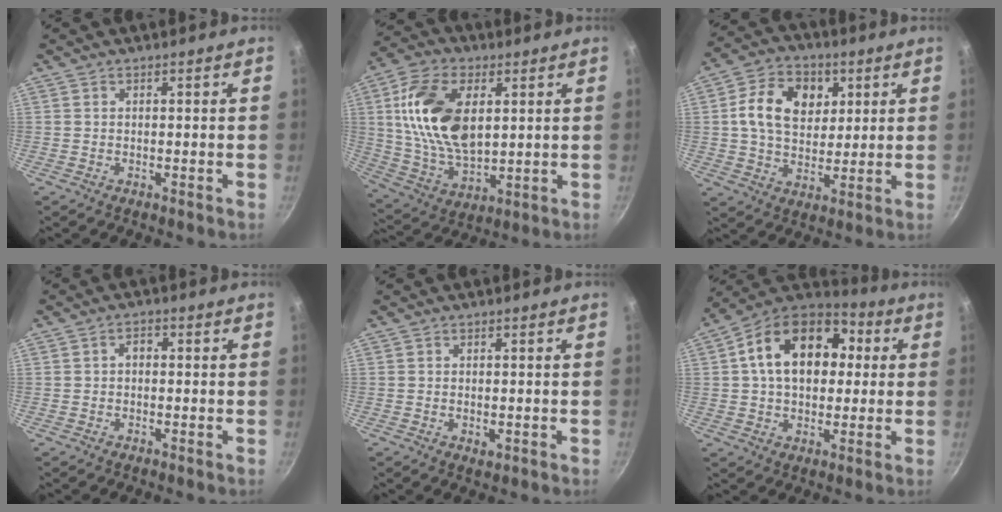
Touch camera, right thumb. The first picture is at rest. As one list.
[{"total": 18.2, "force": [4.1, 10.6, 14.1], "torque": [-0.253, -0.008, 0.082]}, {"total": 13.4, "force": [3.5, 9.9, 8.4], "torque": [-0.119, 0.000, 0.051]}, {"total": 1.8, "force": [-0.2, 1.2, 1.2], "torque": [-0.018, 0.011, -0.004]}, {"total": 1.8, "force": [-0.3, 1.0, 1.4], "torque": [-0.021, -0.003, -0.004]}, {"total": 19.3, "force": [3.5, 13.3, 13.4], "torque": [-0.194, 0.029, 0.041]}]